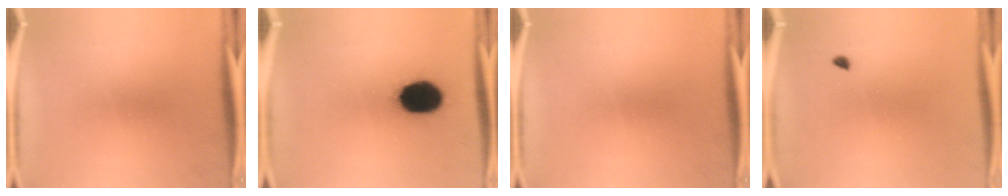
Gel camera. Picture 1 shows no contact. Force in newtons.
{"total": 15.2}
{"total": 0.0}
{"total": 0.8}